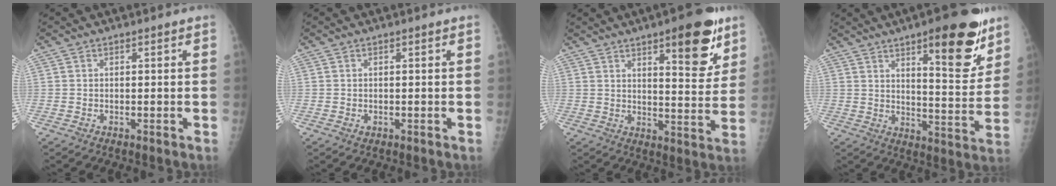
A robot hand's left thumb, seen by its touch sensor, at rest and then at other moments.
{"total": 0.9, "force": [-0.1, 0.7, 0.5], "torque": [-0.004, 0.000, 0.000]}
{"total": 13.5, "force": [7.7, 4.2, 10.3], "torque": [-0.108, -0.043, 0.106]}
{"total": 16.7, "force": [9.7, 5.0, 12.7], "torque": [-0.138, -0.057, 0.140]}